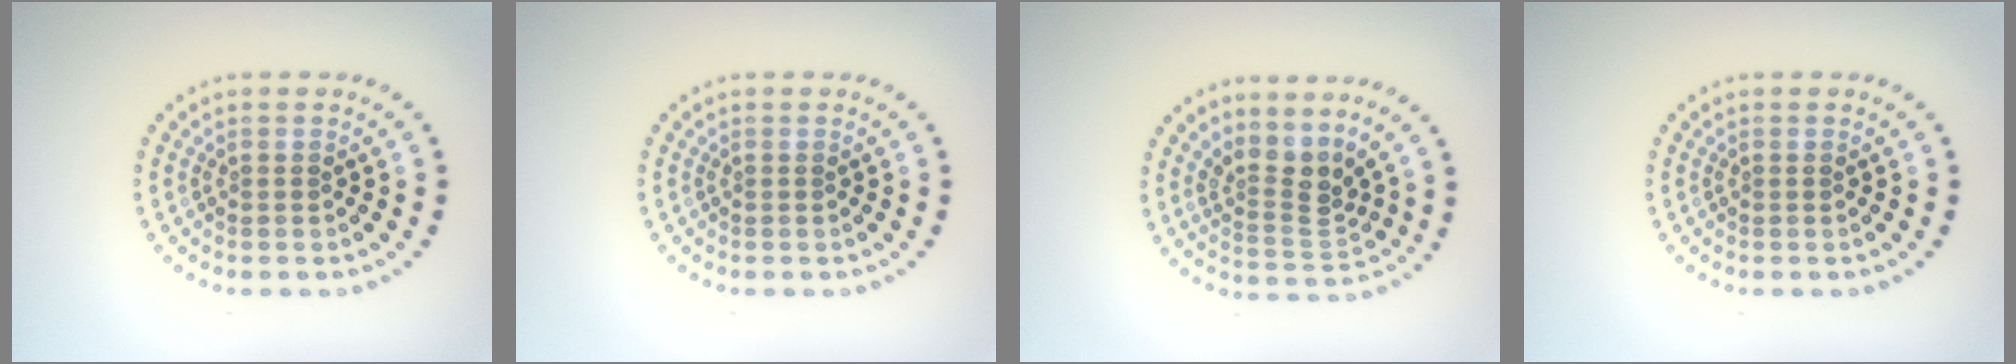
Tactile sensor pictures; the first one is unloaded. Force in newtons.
{"total": 0.0}
{"total": 3.2, "press": 2.2, "slide": 2.4}
{"total": 0.0}